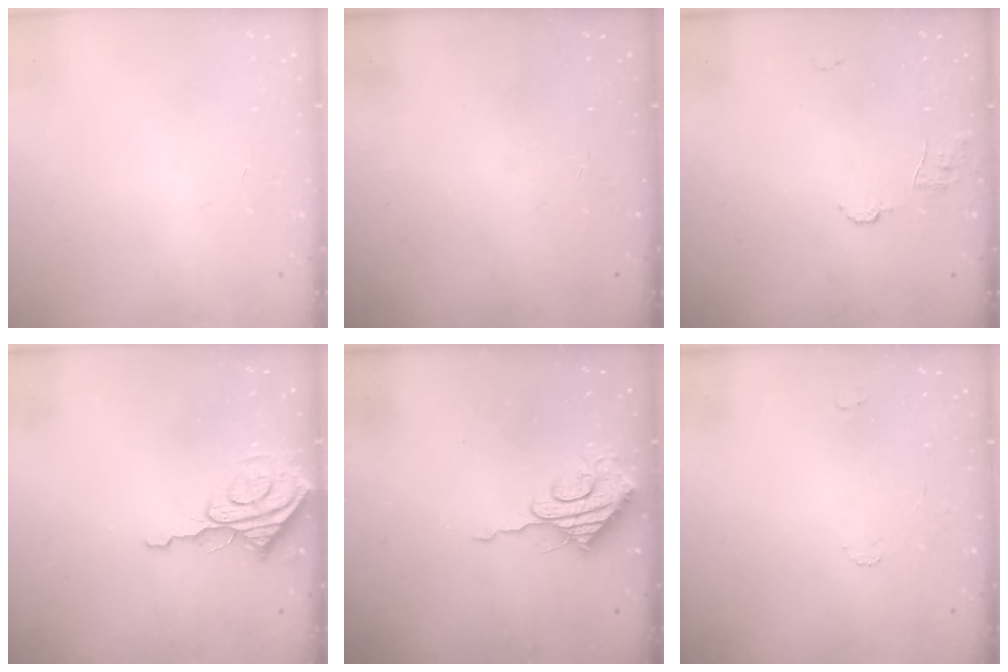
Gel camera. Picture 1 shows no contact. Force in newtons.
{"total": 0.0}
{"total": 8.0, "press": 8.0, "slide": 0.6}
{"total": 8.1, "press": 8.1, "slide": 0.7}
{"total": 9.3, "press": 9.3, "slide": 0.8}
{"total": 5.5, "press": 5.5, "slide": 0.4}